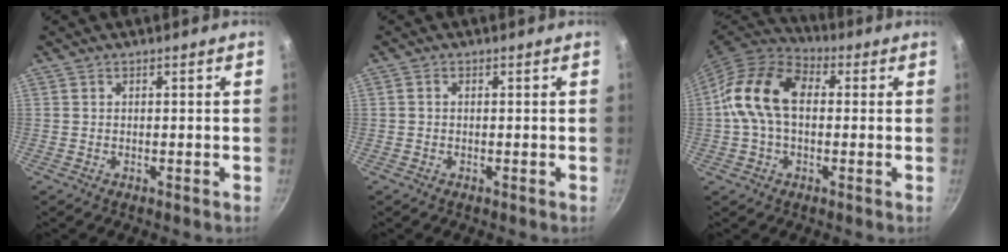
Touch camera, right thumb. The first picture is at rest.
{"total": 0.6, "force": [0.0, 0.5, 0.4], "torque": [-0.008, 0.005, 0.000]}
{"total": 14.6, "force": [1.0, 9.7, 10.8], "torque": [-0.177, 0.031, -0.004]}